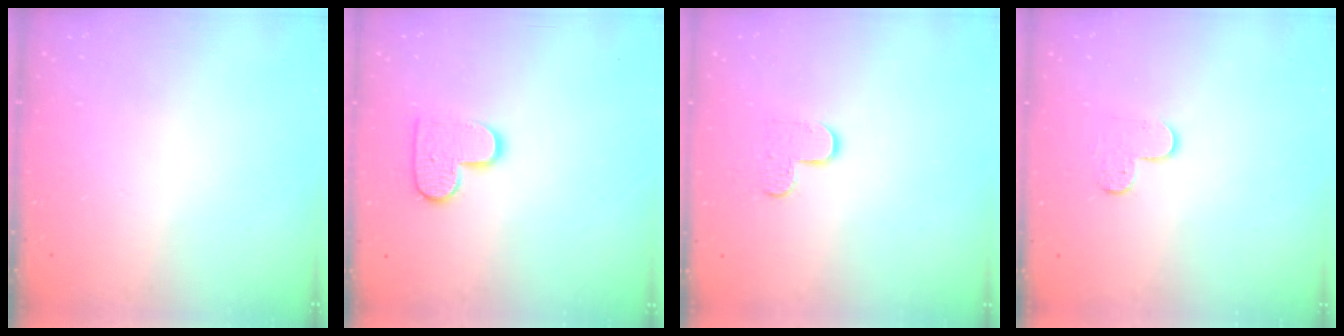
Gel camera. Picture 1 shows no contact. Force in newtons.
{"total": 10.6, "press": 10.6, "slide": 0.7}
{"total": 5.7, "press": 5.7, "slide": 0.4}
{"total": 3.7, "press": 3.7, "slide": 0.4}